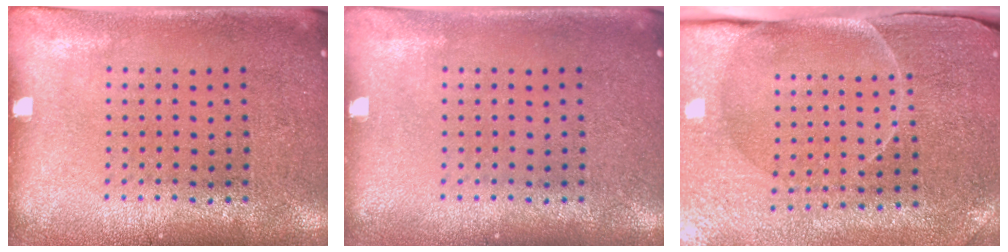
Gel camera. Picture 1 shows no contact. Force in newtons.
{"total": 0.0}
{"total": 3.6, "press": 3.6, "slide": 0.6}